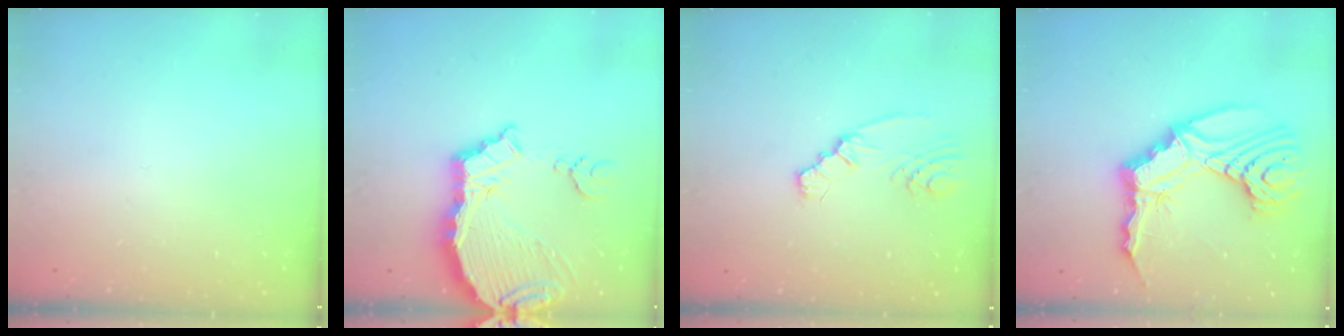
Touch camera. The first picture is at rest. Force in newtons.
{"total": 11.2, "press": 11.1, "slide": 1.2}
{"total": 2.7, "press": 2.6, "slide": 0.8}
{"total": 27.5, "press": 27.1, "slide": 4.5}